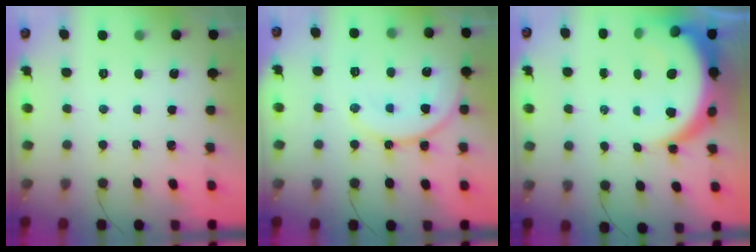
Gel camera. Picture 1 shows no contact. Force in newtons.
{"total": 14.5, "press": 14.4, "slide": 1.8}
{"total": 13.2, "press": 13.1, "slide": 1.4}